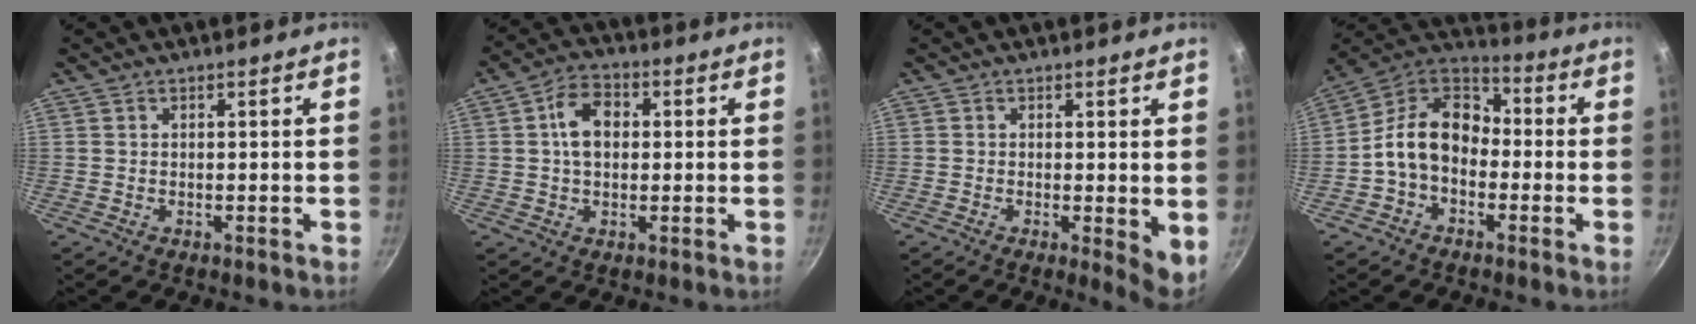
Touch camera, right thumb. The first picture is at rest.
{"total": 7.7, "force": [1.0, 5.3, 5.4], "torque": [-0.073, 0.015, 0.006]}
{"total": 4.6, "force": [-0.1, 1.2, 4.5], "torque": [-0.061, -0.016, -0.002]}
{"total": 13.2, "force": [-2.2, 9.6, 8.7], "torque": [-0.115, 0.047, -0.064]}